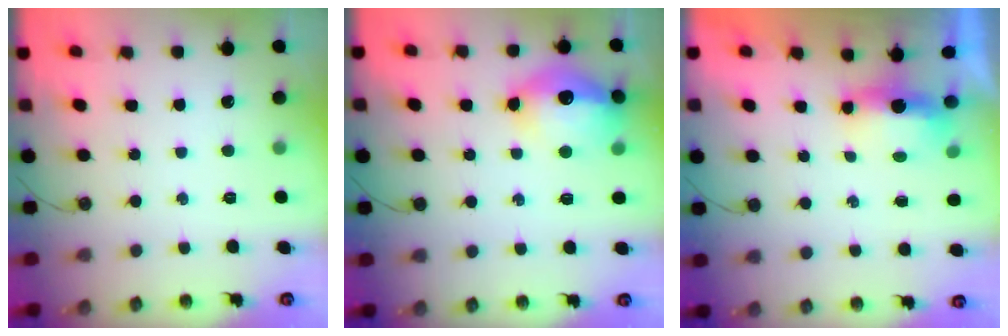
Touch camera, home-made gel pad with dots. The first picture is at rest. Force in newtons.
{"total": 15.2, "press": 15.1, "slide": 1.6}
{"total": 14.5, "press": 7.2, "slide": 12.6}